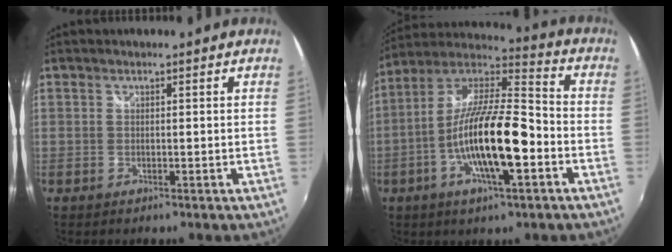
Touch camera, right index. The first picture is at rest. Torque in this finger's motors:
{"motor_torque": [1.60, -0.54, 1.05, 0.21]}